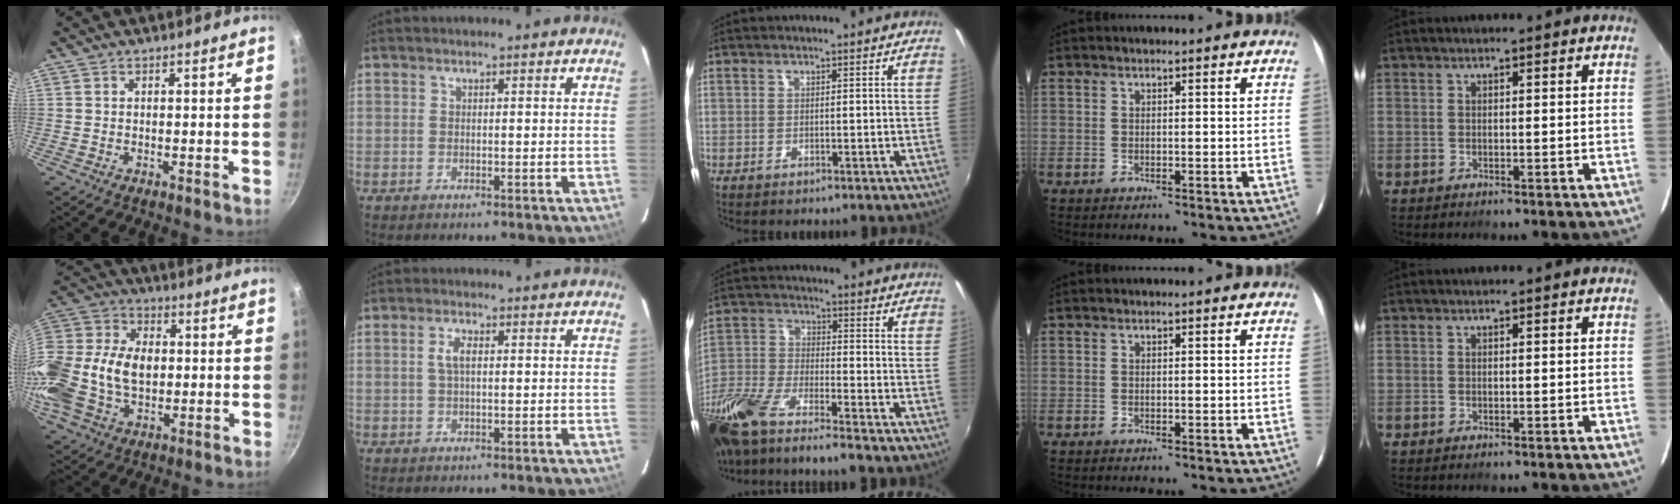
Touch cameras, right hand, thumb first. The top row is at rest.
{"thumb": {"total": 22.9, "force": [-0.8, 16.2, 16.2], "torque": [-0.332, 0.036, -0.020]}, "index": {"total": 2.7, "force": [0.4, 1.0, 2.4], "torque": [-0.051, 0.006, 0.009]}, "middle": {"total": 16.9, "force": [-12.9, 2.7, 10.5], "torque": [-0.228, -0.044, -0.250]}}